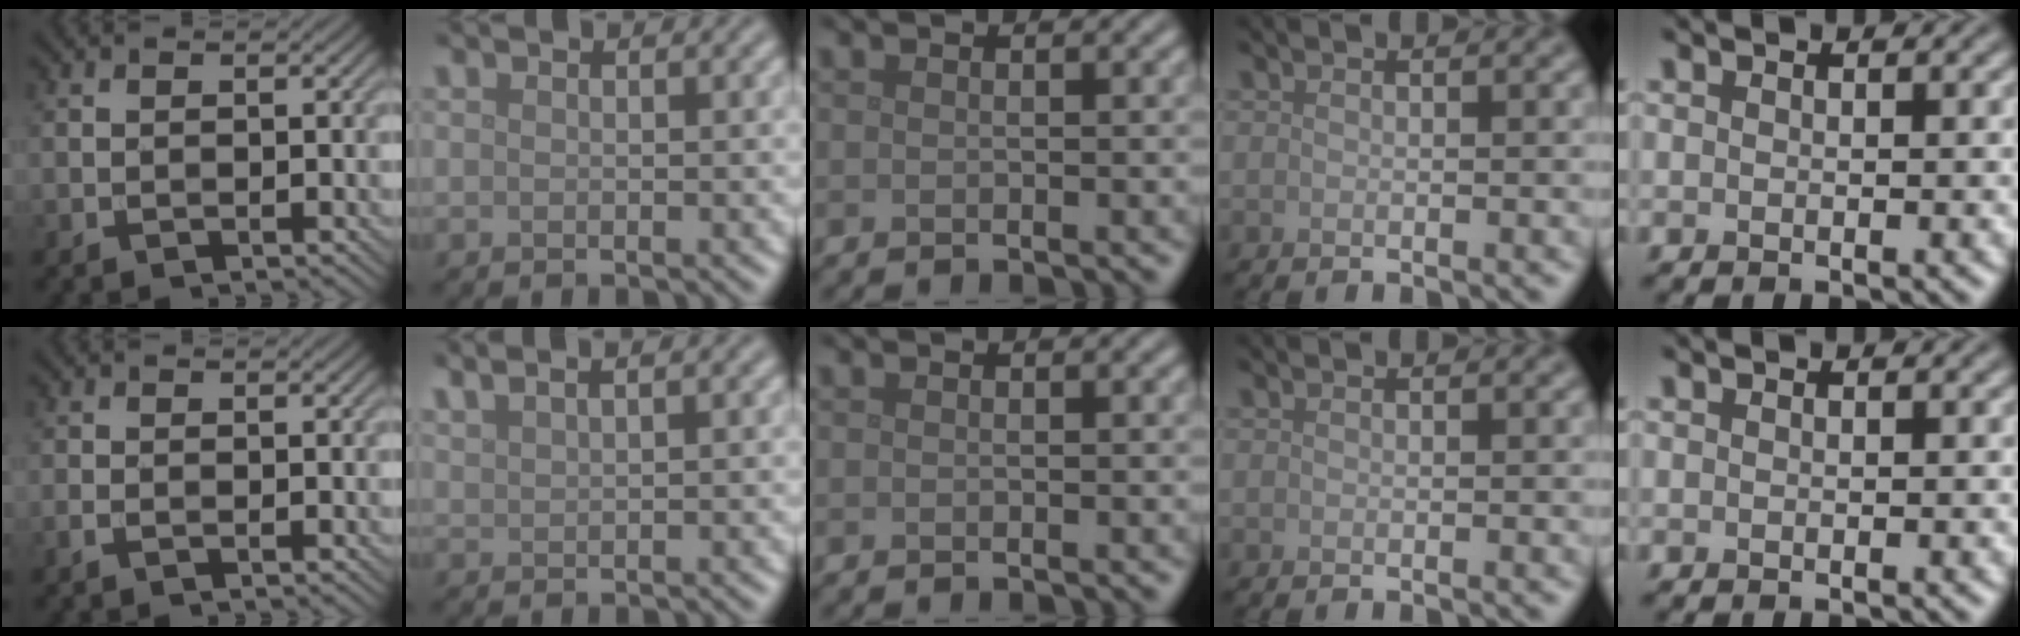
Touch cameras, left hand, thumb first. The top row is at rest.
{"thumb": {"total": 0.9, "force": [-0.4, 0.2, 0.7], "torque": [-0.019, -0.001, -0.011]}, "index": {"total": 3.4, "force": [2.5, 1.1, 2.0], "torque": [-0.018, 0.019, 0.021]}}